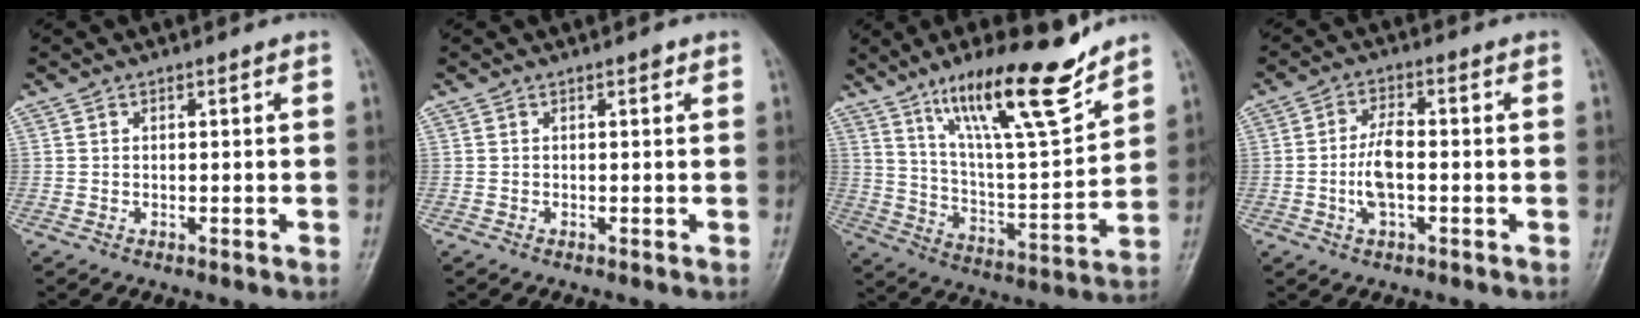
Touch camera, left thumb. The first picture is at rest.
{"total": 0.7, "force": [0.3, 0.3, 0.5], "torque": [-0.004, 0.000, 0.002]}
{"total": 19.0, "force": [13.3, 3.7, 13.1], "torque": [-0.190, -0.074, 0.231]}
{"total": 6.4, "force": [-1.1, 2.7, 5.7], "torque": [-0.117, 0.013, -0.023]}